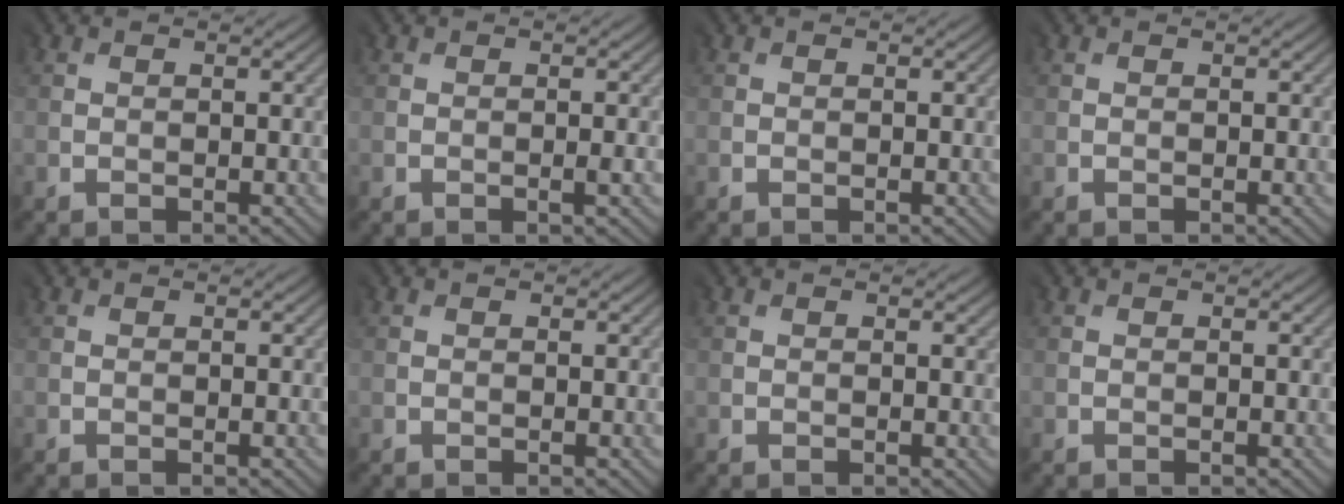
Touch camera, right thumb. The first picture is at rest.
{"total": 0.5, "force": [-0.2, -0.4, 0.3], "torque": [-0.006, -0.001, -0.003]}
{"total": 0.0}
{"total": 0.0}
{"total": 0.0}
{"total": 0.0}
{"total": 1.0, "force": [0.2, 0.3, 0.9], "torque": [-0.014, -0.001, 0.003]}
{"total": 0.0}